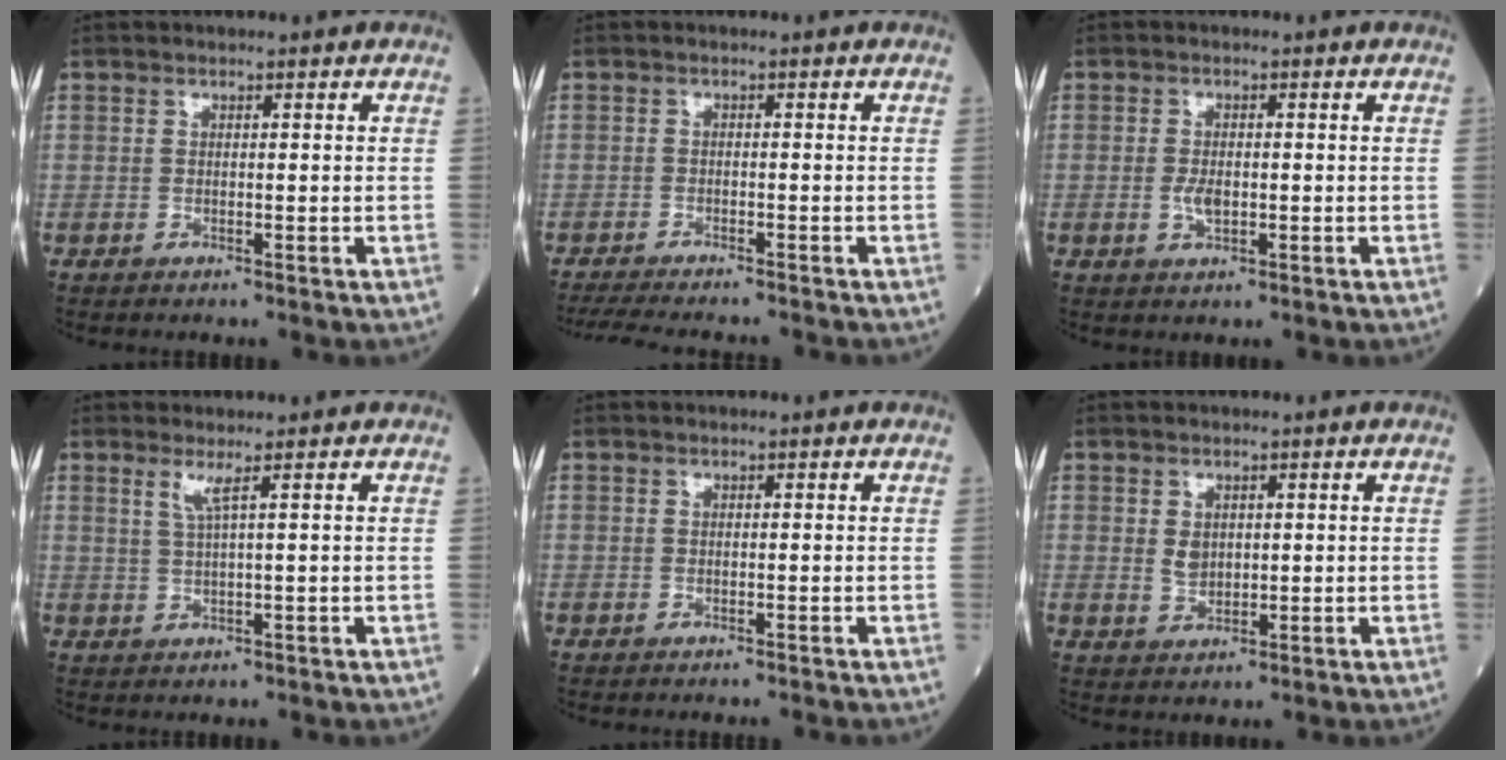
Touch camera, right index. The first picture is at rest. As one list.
[{"total": 10.2, "force": [-9.2, 1.0, 4.2], "torque": [-0.064, -0.018, -0.132]}, {"total": 2.5, "force": [-0.5, 1.1, 2.2], "torque": [-0.049, -0.002, -0.006]}, {"total": 2.1, "force": [1.0, -0.6, 1.7], "torque": [-0.040, -0.005, 0.024]}, {"total": 1.0, "force": [-0.9, 0.0, 0.3], "torque": [-0.005, 0.000, -0.011]}, {"total": 2.4, "force": [0.5, 1.7, 1.5], "torque": [-0.029, -0.003, 0.015]}]